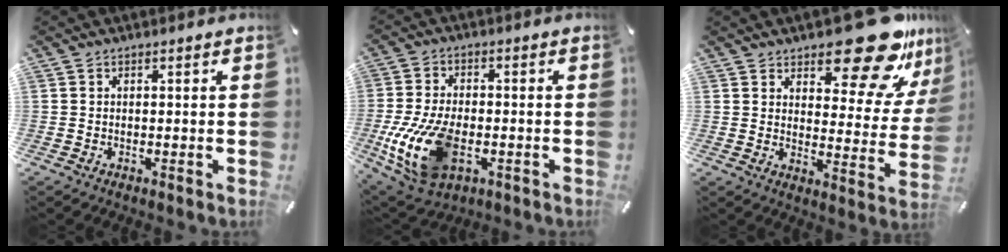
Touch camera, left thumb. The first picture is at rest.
{"total": 15.4, "force": [-3.8, 9.4, 11.6], "torque": [-0.257, -0.001, -0.064]}
{"total": 19.2, "force": [14.6, 7.4, 10.1], "torque": [-0.114, -0.116, 0.240]}